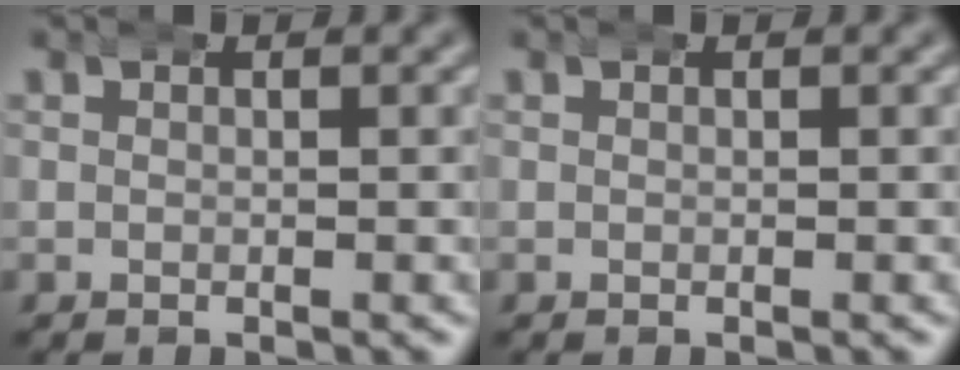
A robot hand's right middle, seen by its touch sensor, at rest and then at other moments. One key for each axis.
{"total": 0.0}